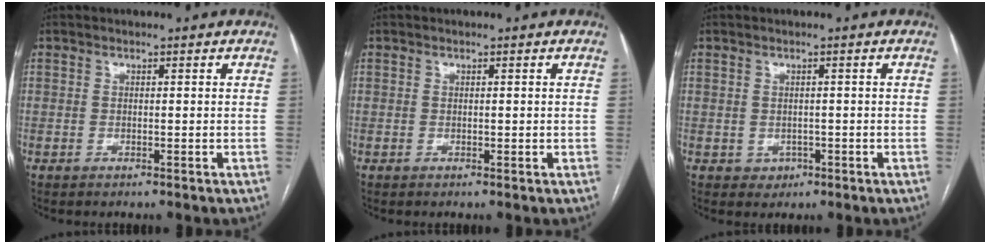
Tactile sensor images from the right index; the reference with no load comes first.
{"total": 0.0}
{"total": 1.7, "force": [-0.6, 1.5, 0.4], "torque": [-0.003, 0.004, -0.003]}